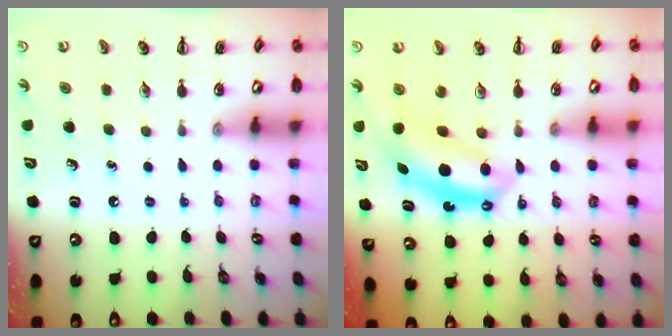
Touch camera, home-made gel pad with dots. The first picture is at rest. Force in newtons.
{"total": 6.7, "press": 6.6, "slide": 1.2}